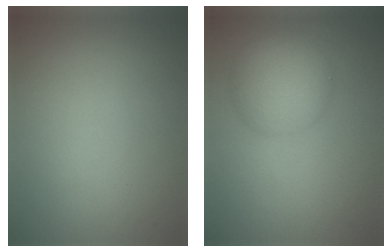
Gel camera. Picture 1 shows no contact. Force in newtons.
{"total": 5.0, "press": 5.0, "slide": 0.2}